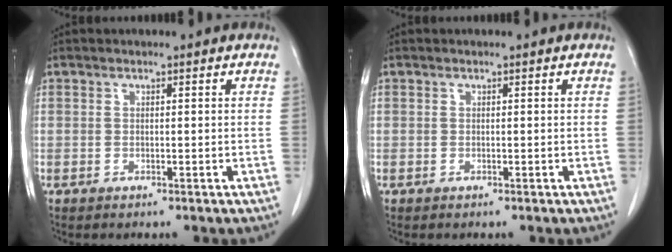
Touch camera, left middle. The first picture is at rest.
{"total": 0.0}